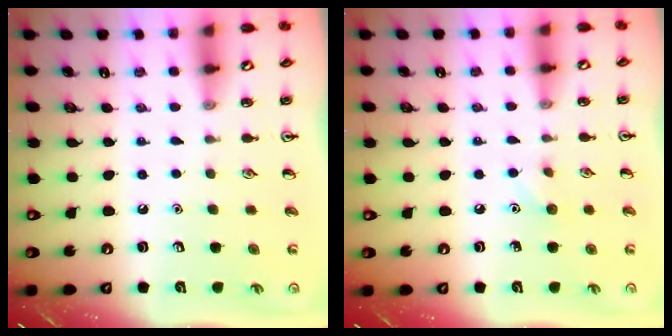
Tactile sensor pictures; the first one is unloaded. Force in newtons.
{"total": 5.1, "press": 4.8, "slide": 1.6}